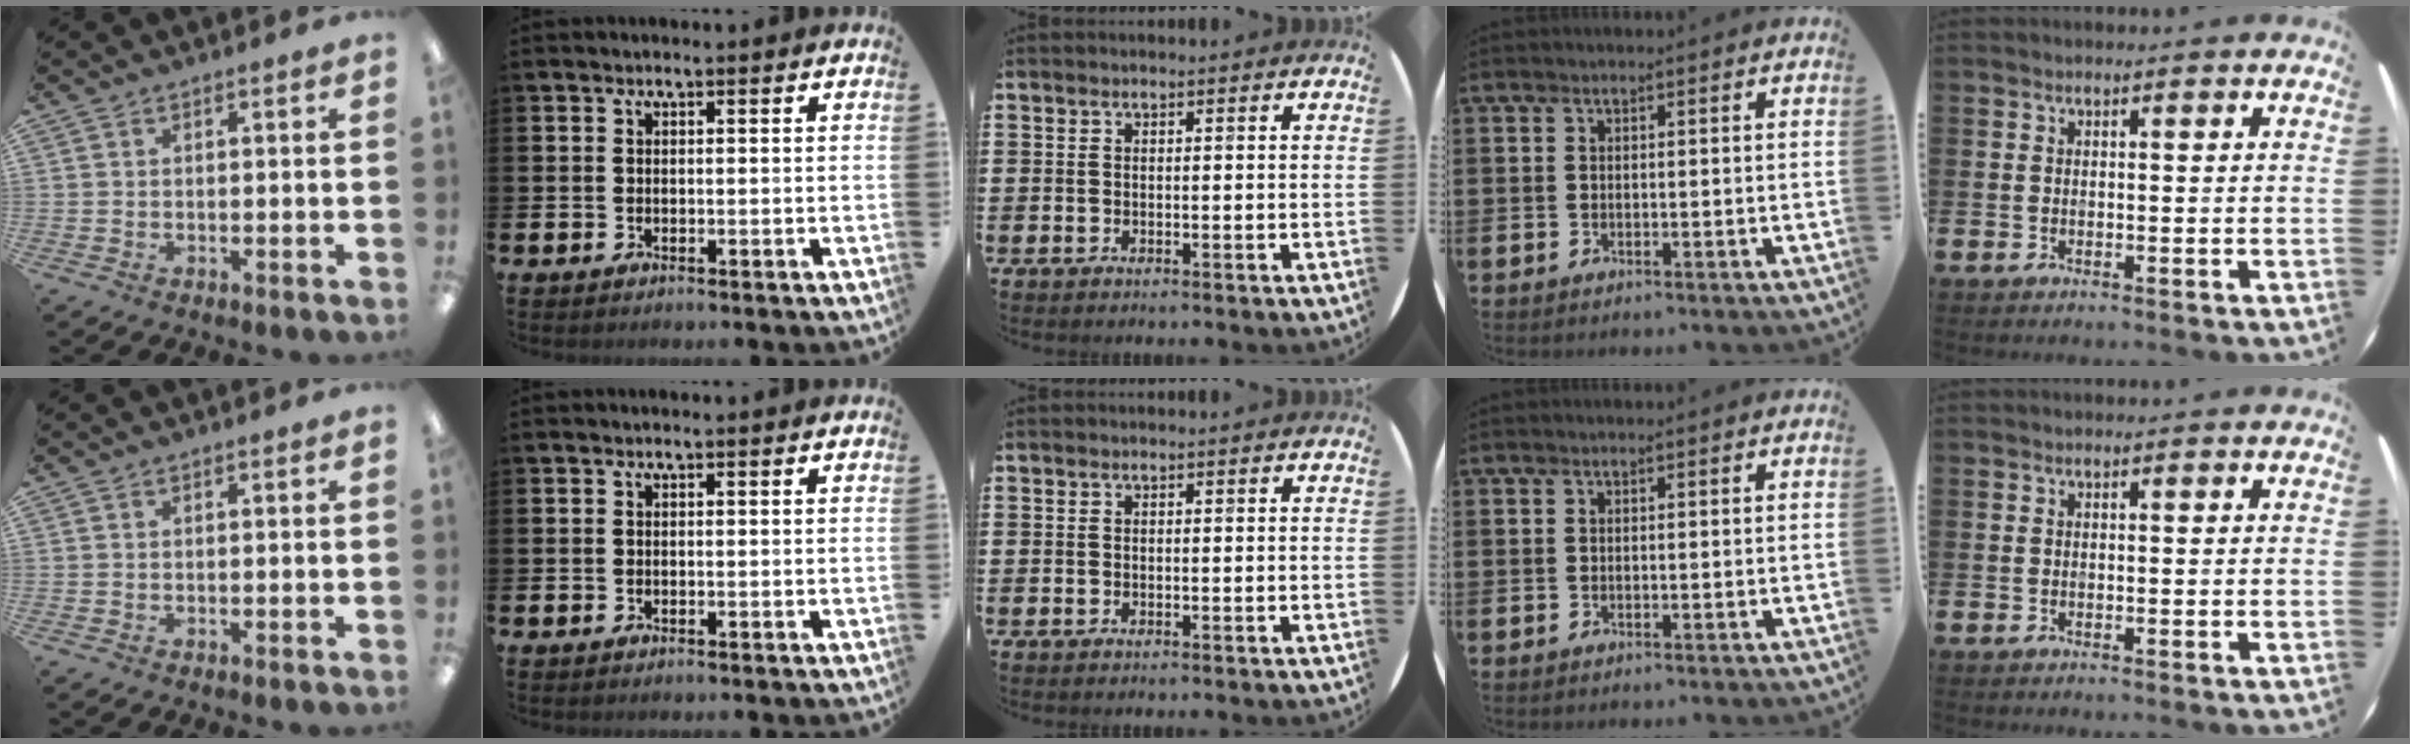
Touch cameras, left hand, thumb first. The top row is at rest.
{}